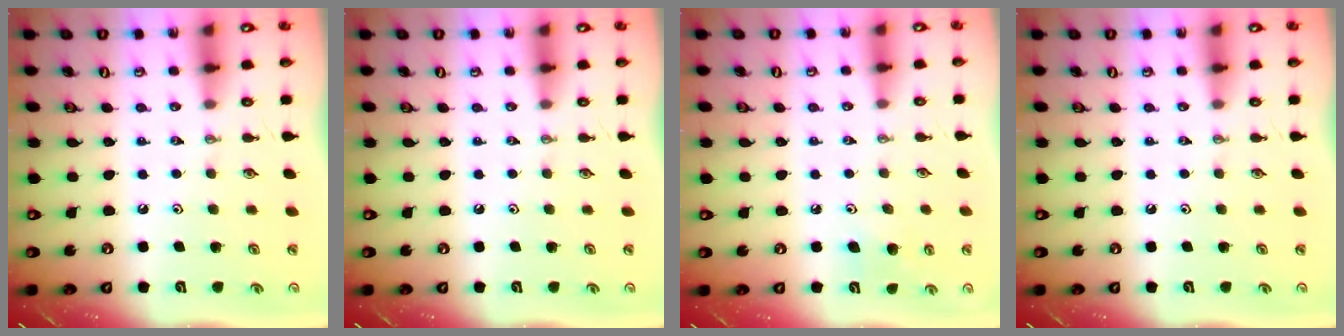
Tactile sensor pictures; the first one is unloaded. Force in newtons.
{"total": 0.0}
{"total": 6.8, "press": 6.6, "slide": 1.8}
{"total": 0.0}